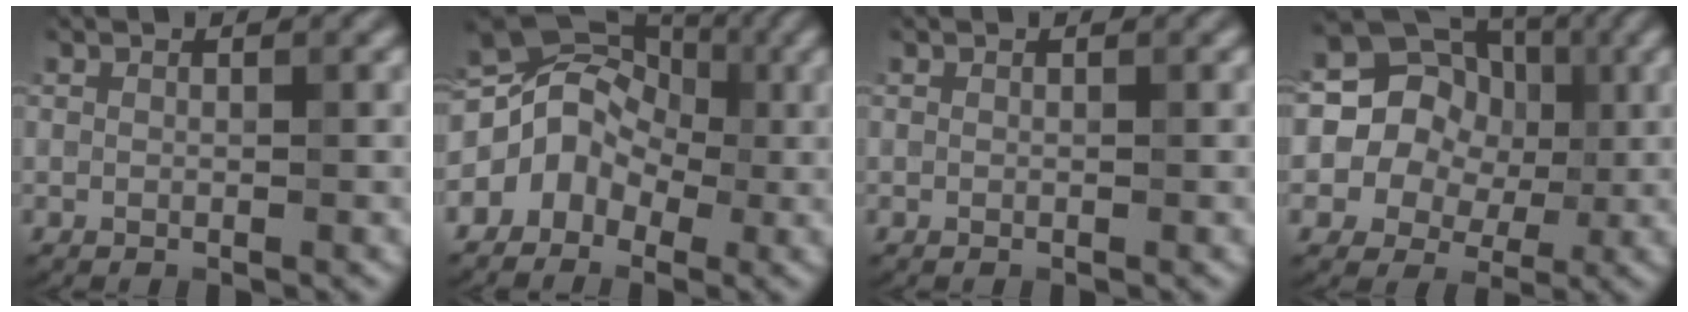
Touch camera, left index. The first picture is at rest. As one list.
[{"total": 5.8, "force": [-1.1, 4.9, 2.8], "torque": [-0.016, 0.012, -0.040]}, {"total": 0.0}, {"total": 11.8, "force": [1.6, 11.0, 4.1], "torque": [-0.088, 0.054, 0.008]}]